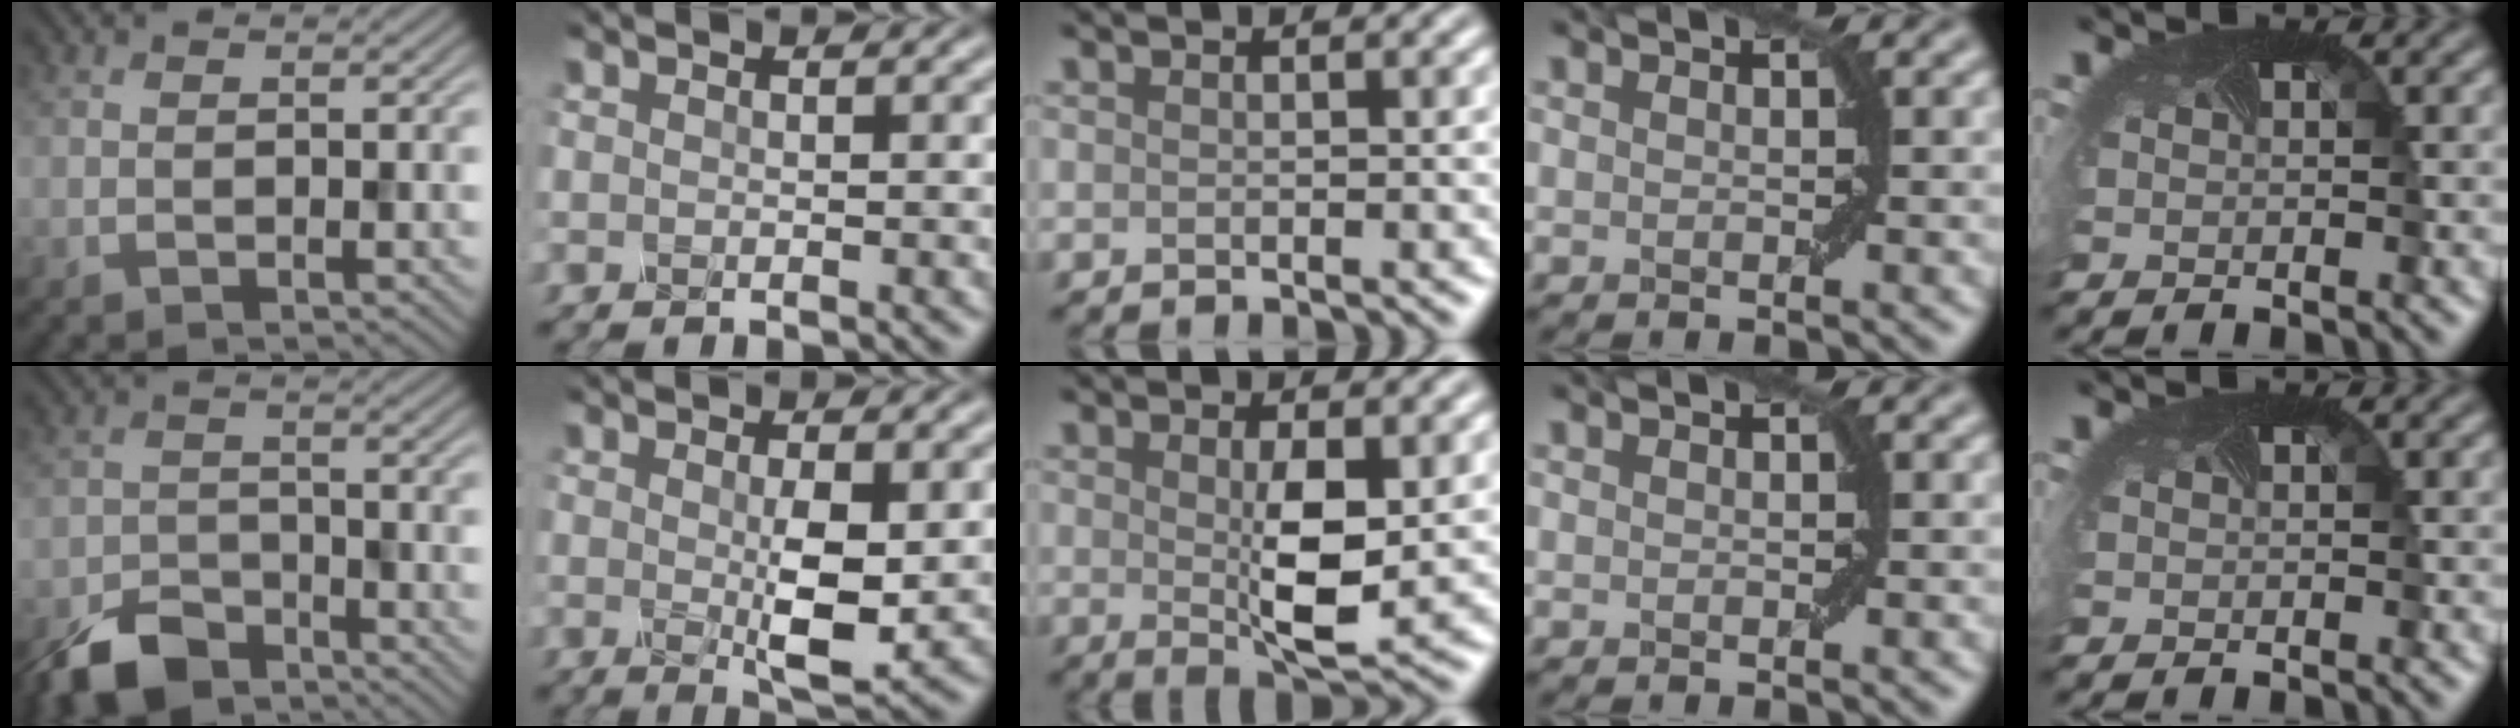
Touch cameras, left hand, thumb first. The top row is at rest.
{"thumb": {"total": 6.8, "force": [-5.4, 3.0, 2.7], "torque": [-0.052, -0.008, -0.112]}, "index": {"total": 3.5, "force": [0.1, 0.7, 3.4], "torque": [-0.077, -0.007, 0.010]}, "middle": {"total": 4.2, "force": [0.2, 1.0, 4.0], "torque": [-0.077, -0.010, 0.009]}}